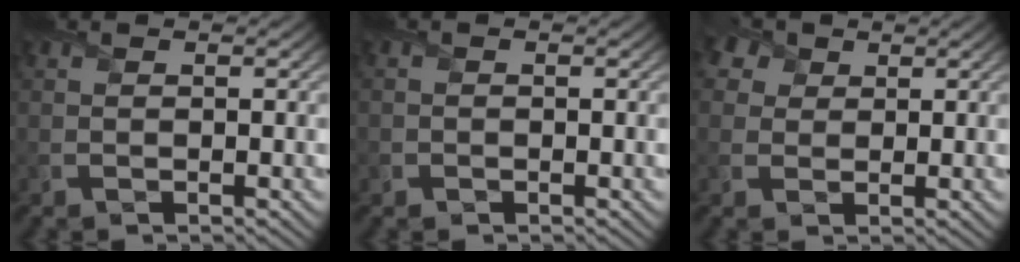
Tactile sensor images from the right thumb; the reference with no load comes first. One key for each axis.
{"total": 0.7, "fx": -0.2, "fy": 0.7, "fz": 0.0, "tx": 0.003, "ty": -0.005, "tz": -0.007}
{"total": 5.3, "fx": 3.0, "fy": 3.7, "fz": 2.3, "tx": -0.074, "ty": 0.011, "tz": 0.048}